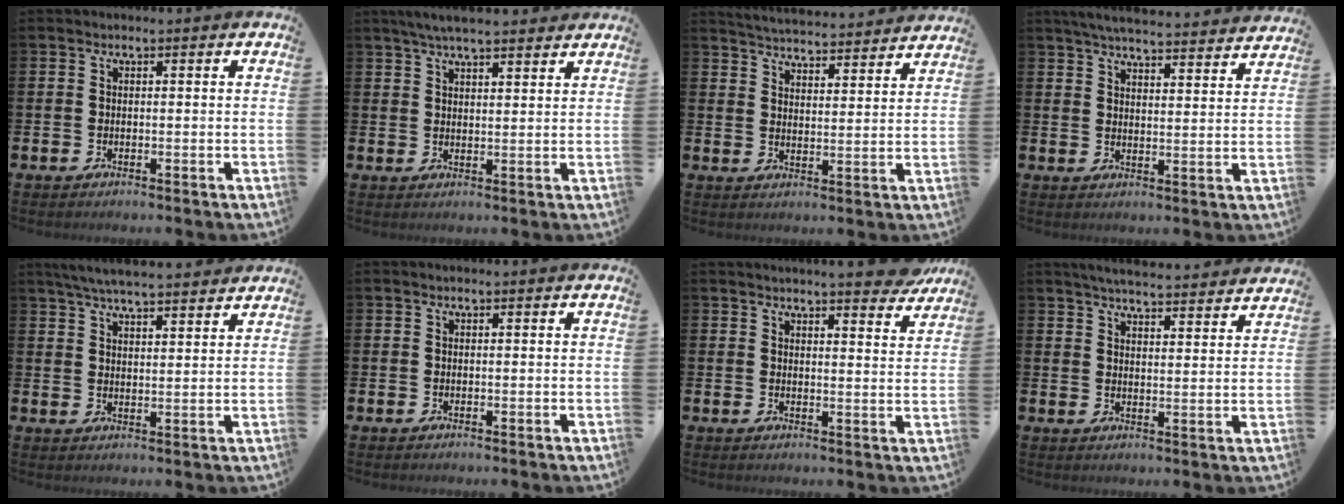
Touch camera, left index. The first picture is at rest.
{"total": 4.9, "force": [4.5, 0.7, 1.8], "torque": [-0.041, -0.011, 0.081]}
{"total": 5.1, "force": [5.1, 0.2, 0.2], "torque": [-0.025, -0.038, 0.091]}
{"total": 5.5, "force": [5.3, 0.3, 1.1], "torque": [-0.033, -0.036, 0.094]}
{"total": 5.7, "force": [5.5, 0.3, 1.4], "torque": [-0.046, -0.021, 0.100]}
{"total": 0.0}
{"total": 5.0, "force": [4.9, -0.1, 0.9], "torque": [-0.008, -0.032, 0.085]}
{"total": 5.0, "force": [5.0, 0.1, 0.9], "torque": [-0.025, -0.035, 0.087]}